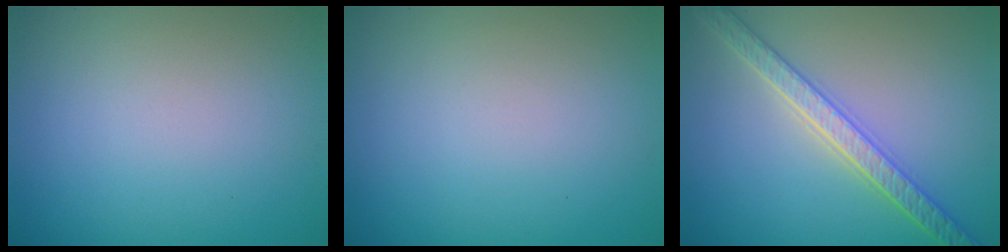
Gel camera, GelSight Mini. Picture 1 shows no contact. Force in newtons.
{"total": 0.0}
{"total": 4.1, "press": 3.8, "slide": 1.4}